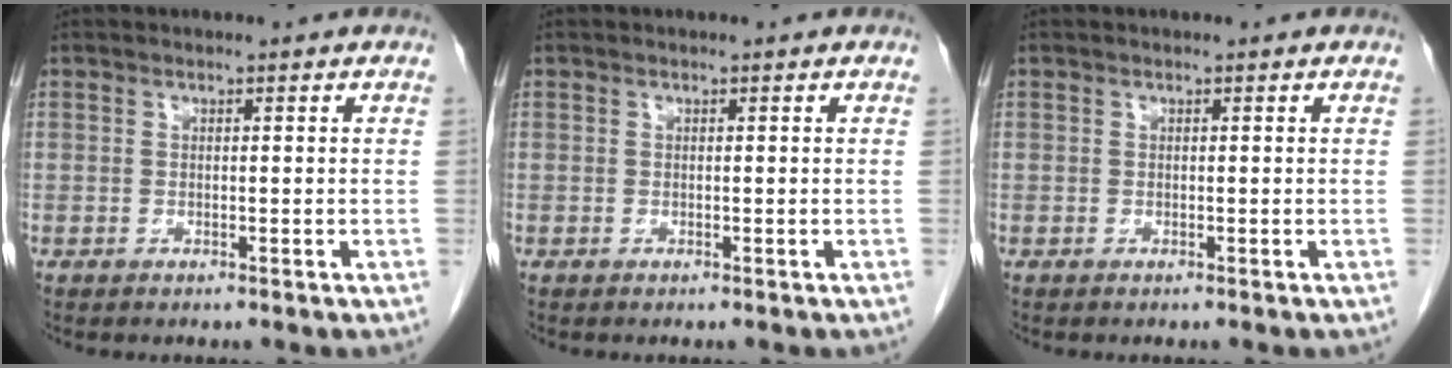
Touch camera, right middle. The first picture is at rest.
{"total": 0.0}
{"total": 0.0}